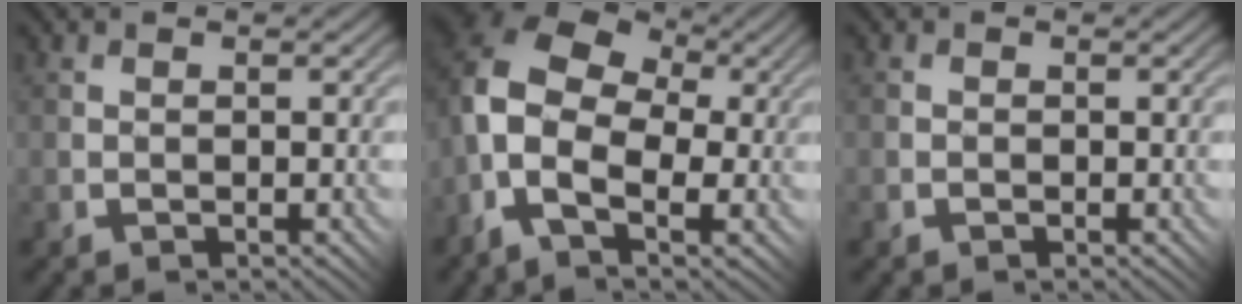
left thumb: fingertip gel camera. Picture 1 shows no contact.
{"total": 12.4, "force": [-1.4, 8.3, 9.2], "torque": [-0.210, -0.006, -0.031]}
{"total": 0.7, "force": [-0.3, 0.7, -0.1], "torque": [0.008, -0.001, -0.007]}